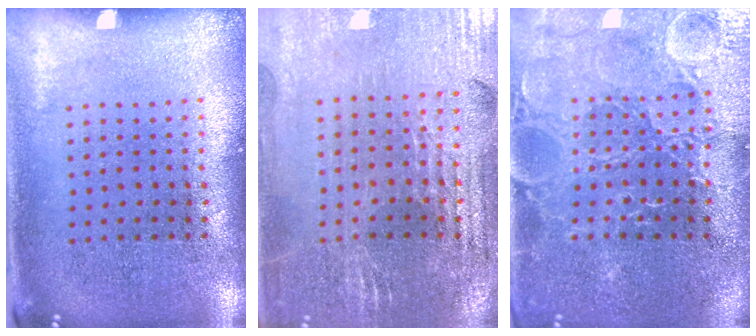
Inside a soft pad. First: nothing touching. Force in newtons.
{"total": 2.9, "press": 2.8, "slide": 0.4}
{"total": 3.6, "press": 3.5, "slide": 1.0}